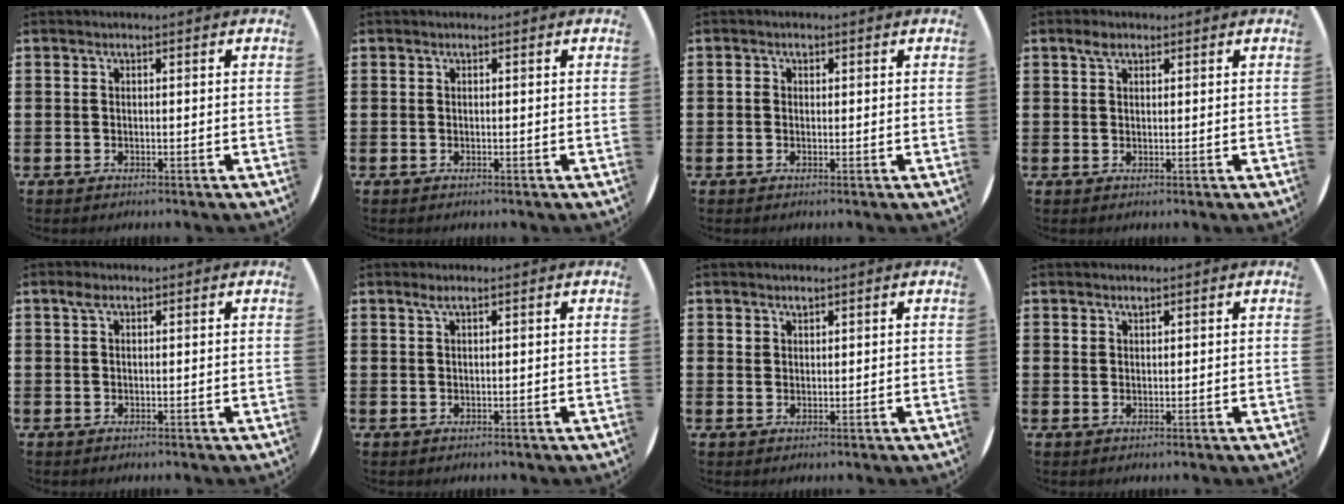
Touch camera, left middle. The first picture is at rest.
{"total": 0.0}
{"total": 0.7, "force": [0.1, 0.7, 0.3], "torque": [0.001, 0.001, 0.001]}
{"total": 1.8, "force": [1.2, 0.9, 0.9], "torque": [-0.013, 0.002, 0.021]}
{"total": 1.3, "force": [0.6, 0.7, 0.9], "torque": [-0.020, 0.006, 0.011]}
{"total": 1.0, "force": [0.6, 0.0, 0.9], "torque": [-0.017, 0.002, 0.010]}
{"total": 1.1, "force": [1.0, 0.5, -0.1], "torque": [0.017, -0.003, 0.015]}
{"total": 0.8, "force": [0.7, 0.3, -0.1], "torque": [0.009, 0.001, 0.012]}